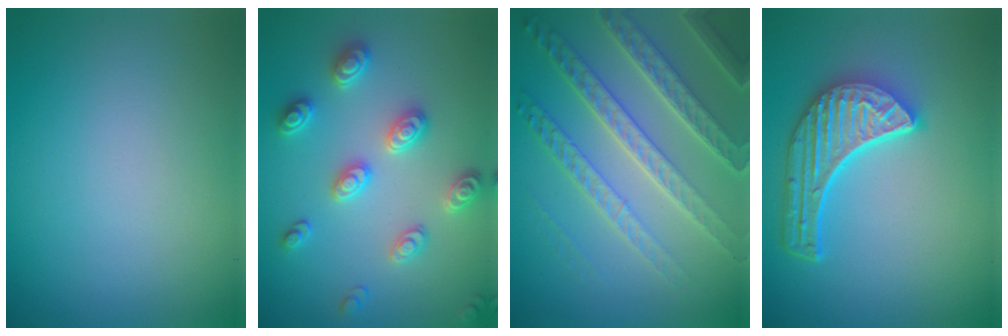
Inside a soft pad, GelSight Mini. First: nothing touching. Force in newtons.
{"total": 3.5, "press": 3.5, "slide": 0.5}
{"total": 7.7, "press": 5.3, "slide": 5.6}
{"total": 5.7, "press": 4.3, "slide": 3.6}